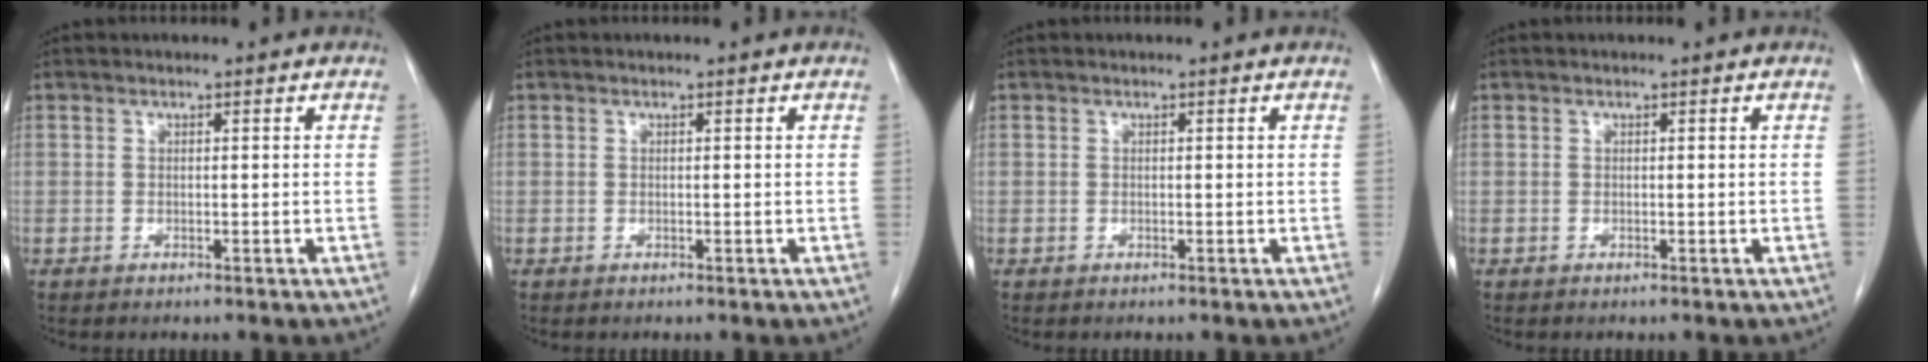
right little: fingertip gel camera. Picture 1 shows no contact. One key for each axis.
{"total": 0.0}
{"total": 0.0}
{"total": 0.0}